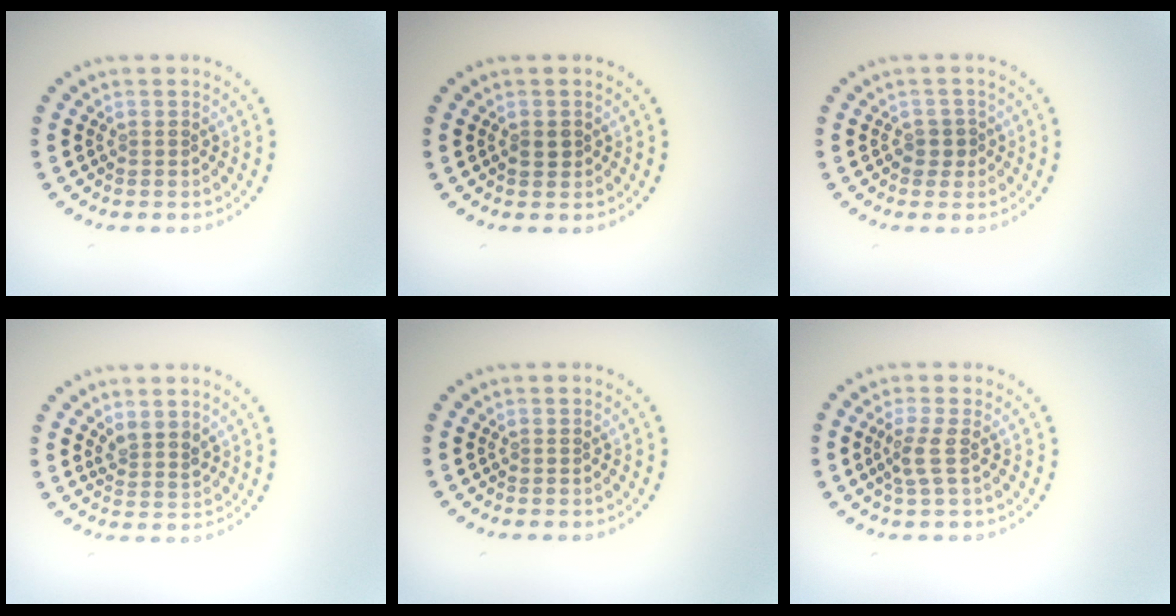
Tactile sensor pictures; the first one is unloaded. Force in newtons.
{"total": 1.2, "press": 1.2, "slide": 0.2}
{"total": 1.1, "press": 0.9, "slide": 0.6}
{"total": 1.9, "press": 1.5, "slide": 1.1}
{"total": 0.0}
{"total": 1.8, "press": 1.4, "slide": 1.2}